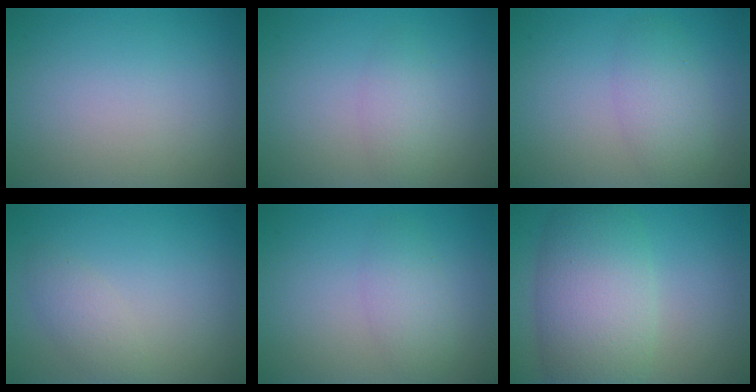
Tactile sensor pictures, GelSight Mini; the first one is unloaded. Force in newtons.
{"total": 1.8, "press": 1.8, "slide": 0.0}
{"total": 3.0, "press": 3.0, "slide": 0.2}
{"total": 1.8, "press": 1.8, "slide": 0.1}
{"total": 2.4, "press": 2.4, "slide": 0.1}
{"total": 8.3, "press": 8.3, "slide": 0.2}